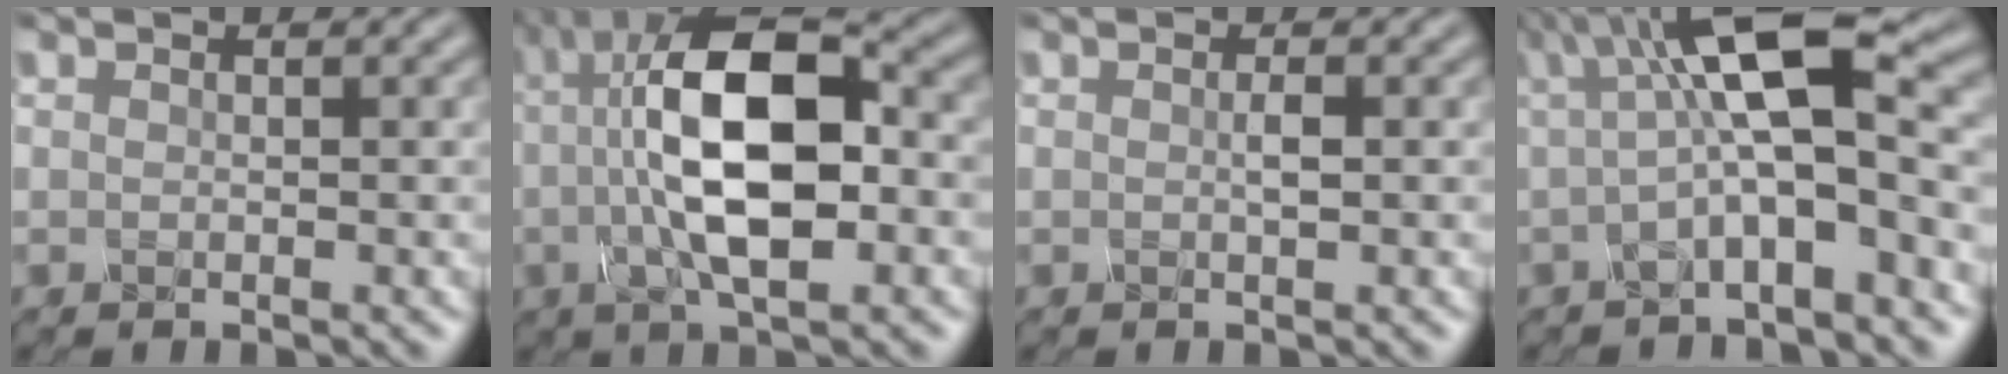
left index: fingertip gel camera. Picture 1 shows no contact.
{"total": 11.0, "force": [0.2, 4.1, 10.2], "torque": [-0.169, 0.011, -0.004]}
{"total": 0.8, "force": [-0.1, 0.0, 0.7], "torque": [-0.015, -0.002, -0.001]}
{"total": 9.0, "force": [1.2, 2.4, 8.6], "torque": [-0.131, 0.011, 0.010]}